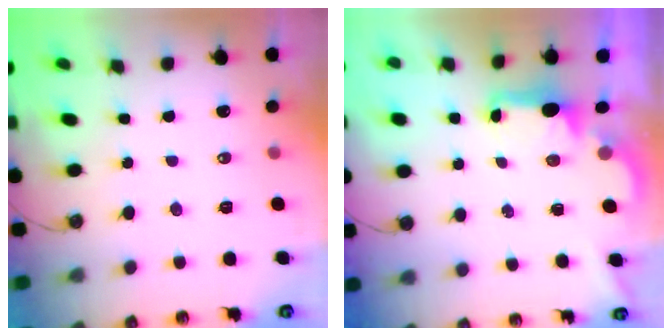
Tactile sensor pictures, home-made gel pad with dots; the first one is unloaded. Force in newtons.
{"total": 2.2, "press": 2.1, "slide": 0.8}